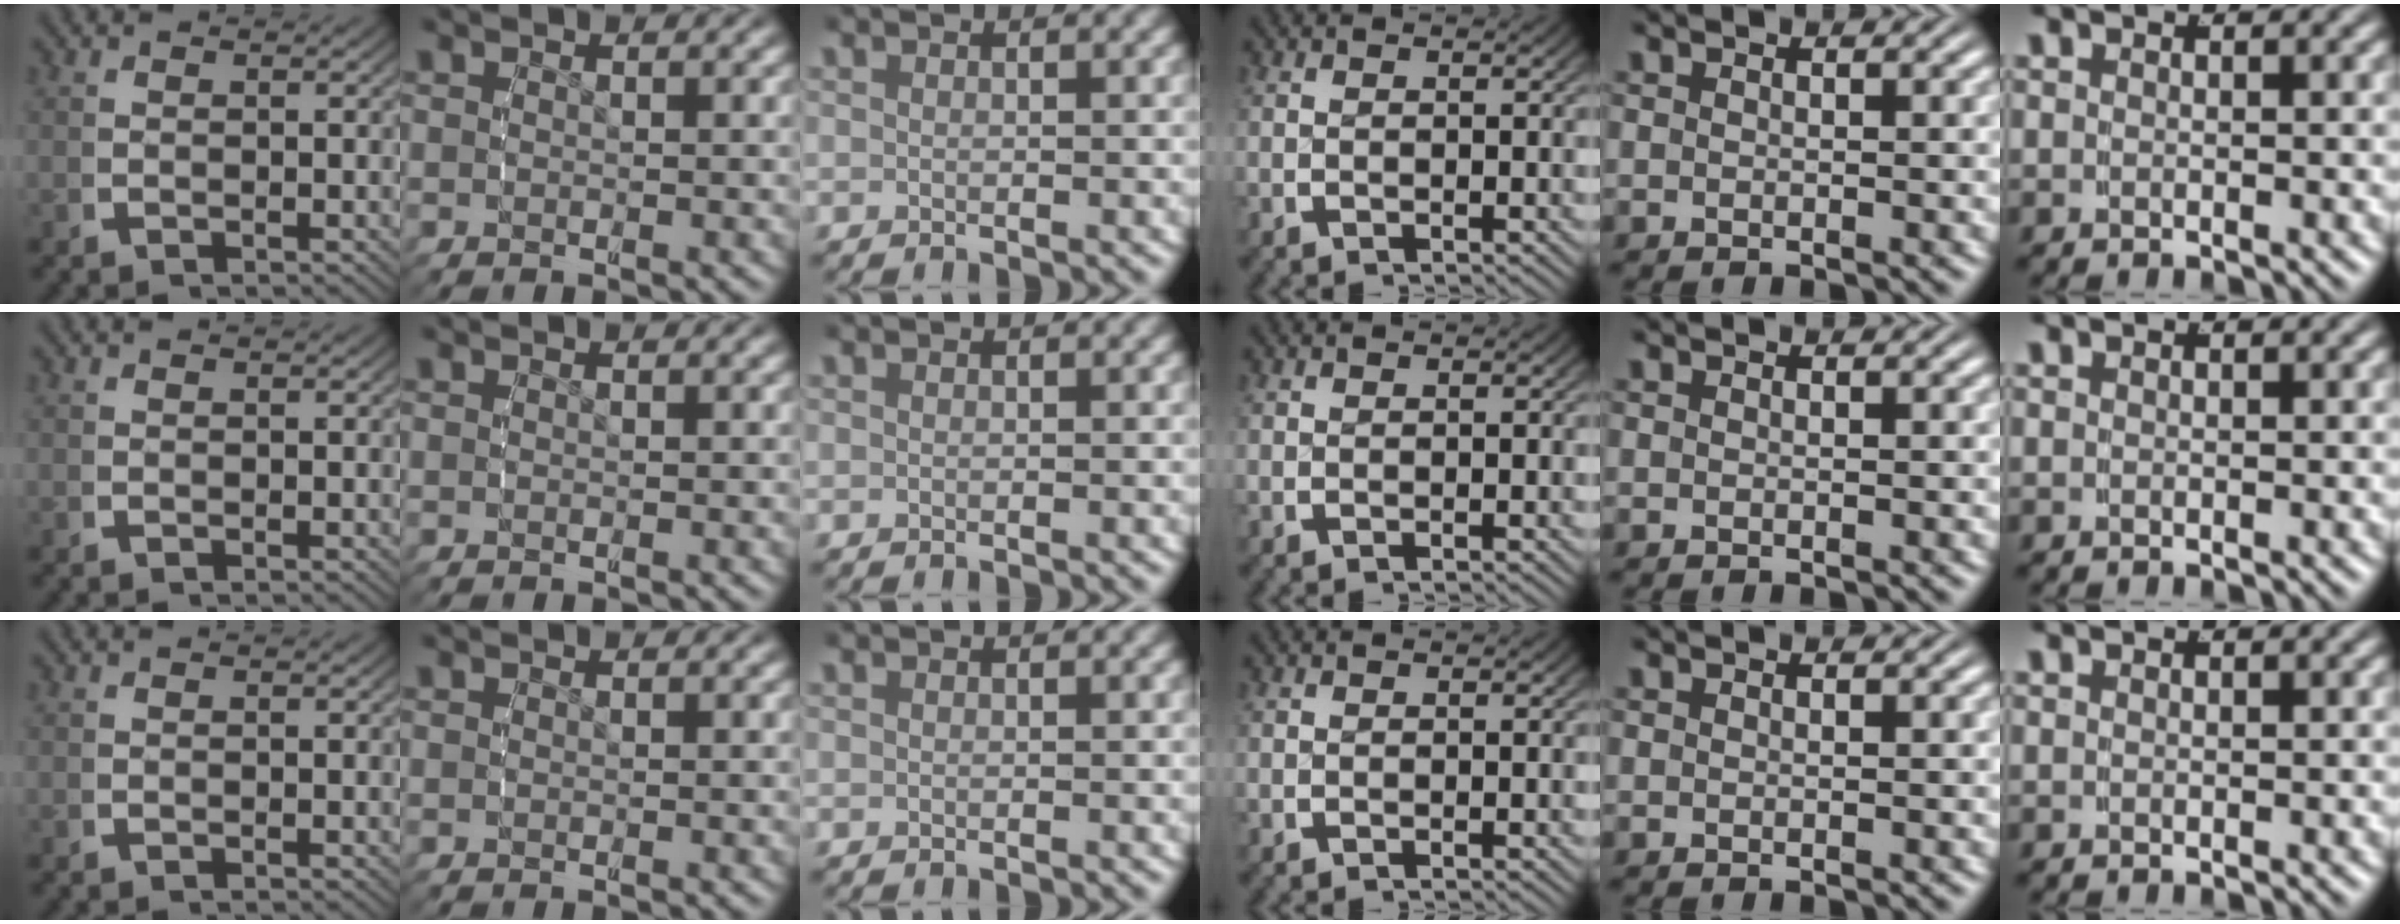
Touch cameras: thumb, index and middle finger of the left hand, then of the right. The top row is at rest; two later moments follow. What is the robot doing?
{"motion": "reach", "object": "shirt"}